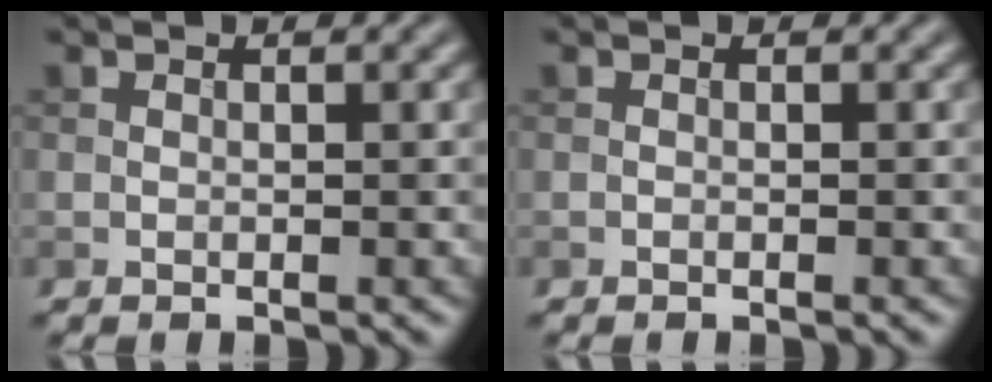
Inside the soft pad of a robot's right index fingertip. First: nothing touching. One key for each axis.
{"total": 0.0}